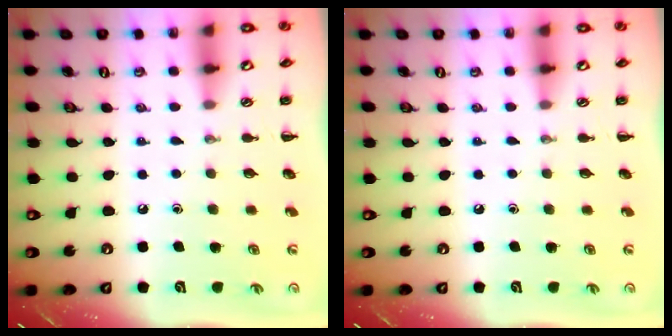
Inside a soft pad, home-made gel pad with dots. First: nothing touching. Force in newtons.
{"total": 0.0}